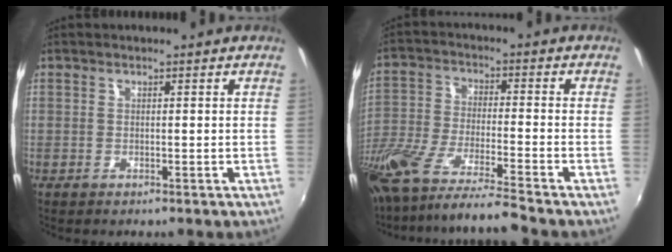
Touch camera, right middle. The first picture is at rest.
{"total": 15.6, "force": [-13.1, -0.2, 8.4], "torque": [-0.169, -0.044, -0.241]}